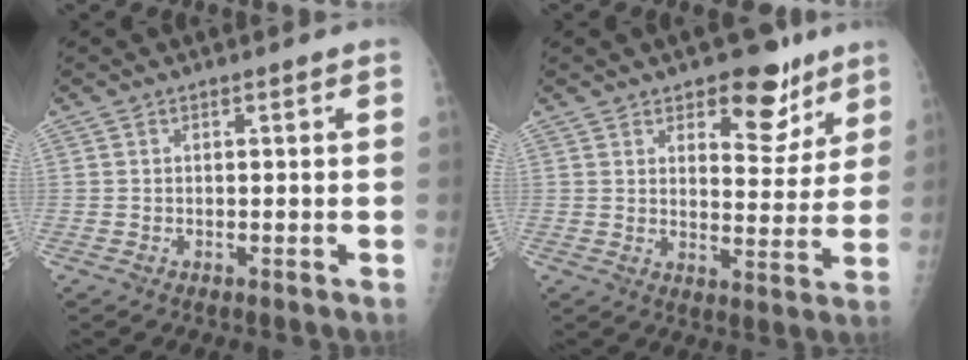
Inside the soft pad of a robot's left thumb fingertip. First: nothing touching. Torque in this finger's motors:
{"motor_torque": [-0.06, -0.06, -0.09, -0.10, 0.06]}